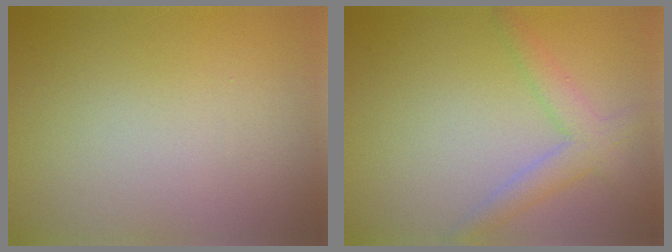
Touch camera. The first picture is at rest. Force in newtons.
{"total": 3.0, "press": 3.0, "slide": 0.1}